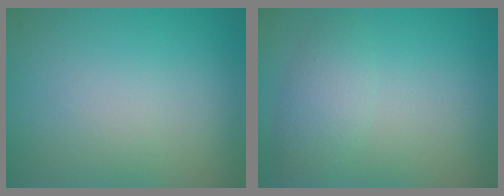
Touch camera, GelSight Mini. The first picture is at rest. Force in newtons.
{"total": 2.4, "press": 2.4, "slide": 0.1}